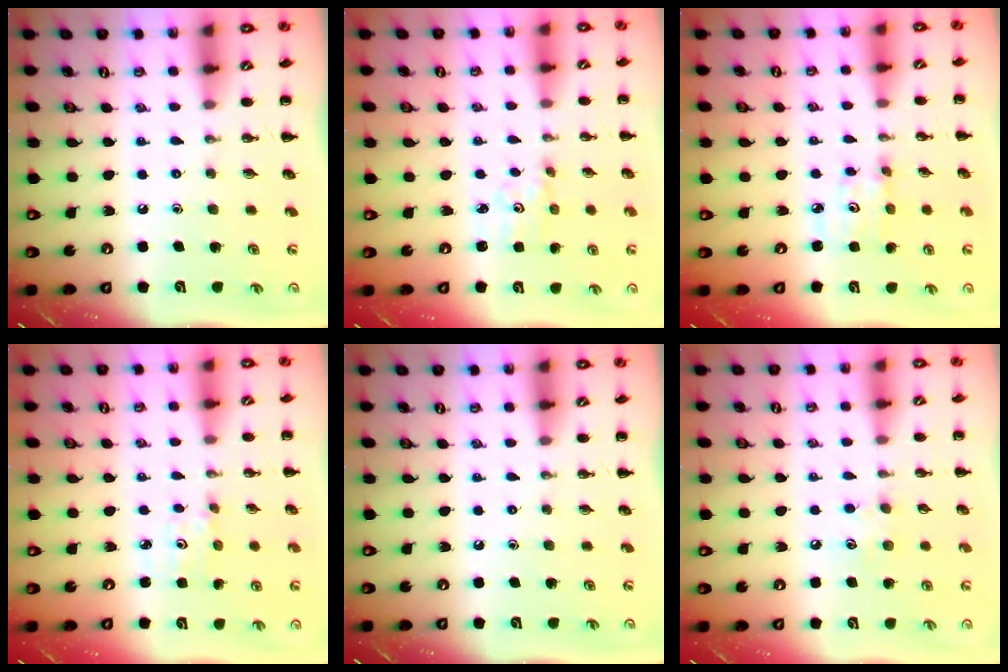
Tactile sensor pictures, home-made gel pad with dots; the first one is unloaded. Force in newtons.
{"total": 1.8, "press": 1.8, "slide": 0.5}
{"total": 2.8, "press": 2.8, "slide": 0.4}
{"total": 2.4, "press": 2.3, "slide": 0.7}
{"total": 0.0}
{"total": 6.7, "press": 6.5, "slide": 1.7}